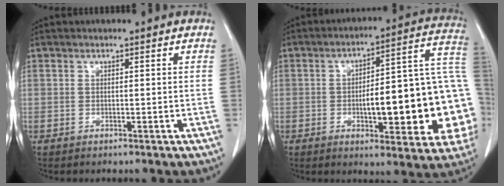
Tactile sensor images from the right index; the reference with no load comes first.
{"total": 22.9, "force": [-3.6, 5.2, 22.0], "torque": [-0.221, 0.039, -0.036]}